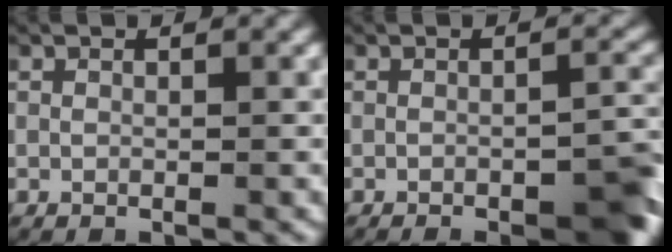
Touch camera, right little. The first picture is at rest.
{"total": 5.0, "force": [-2.7, 1.9, 3.7], "torque": [-0.034, -0.004, -0.040]}